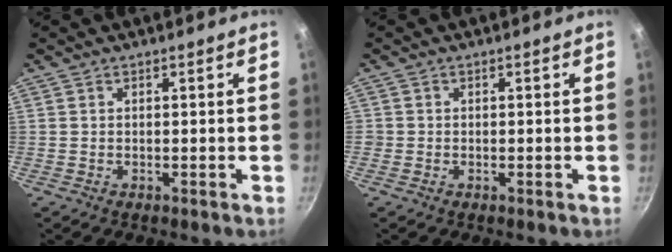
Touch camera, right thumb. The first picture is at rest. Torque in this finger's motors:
{"motor_torque": [0.10, 0.08, 0.26, 0.11, -0.02]}